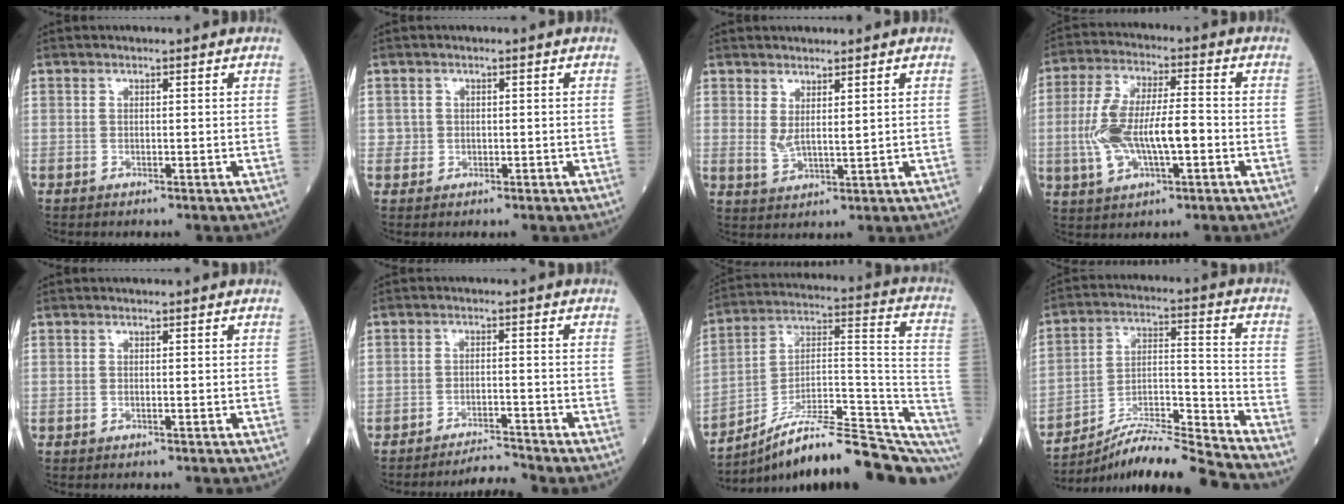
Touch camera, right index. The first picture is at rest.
{"total": 1.3, "force": [0.0, 1.3, 0.1], "torque": [0.006, 0.004, -0.001]}
{"total": 3.2, "force": [1.5, 0.9, 2.7], "torque": [-0.062, -0.005, 0.039]}
{"total": 11.9, "force": [-1.9, 4.0, 11.1], "torque": [-0.229, 0.015, -0.028]}
{"total": 0.0}
{"total": 3.9, "force": [-3.7, -1.5, 0.0], "torque": [-0.003, -0.010, -0.061]}
{"total": 25.0, "force": [-20.4, 3.6, 14.1], "torque": [-0.131, 0.039, -0.305]}
{"total": 15.7, "force": [-14.7, -1.5, 5.2], "torque": [-0.088, 0.021, -0.257]}